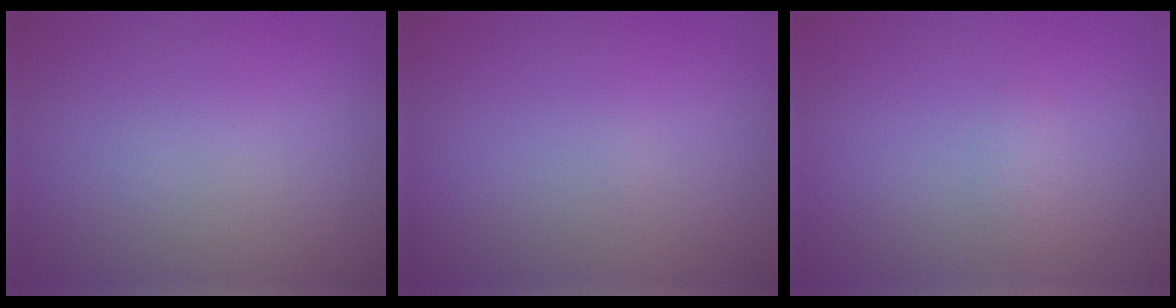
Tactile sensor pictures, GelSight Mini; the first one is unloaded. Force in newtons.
{"total": 0.0}
{"total": 0.9, "press": 0.9, "slide": 0.0}